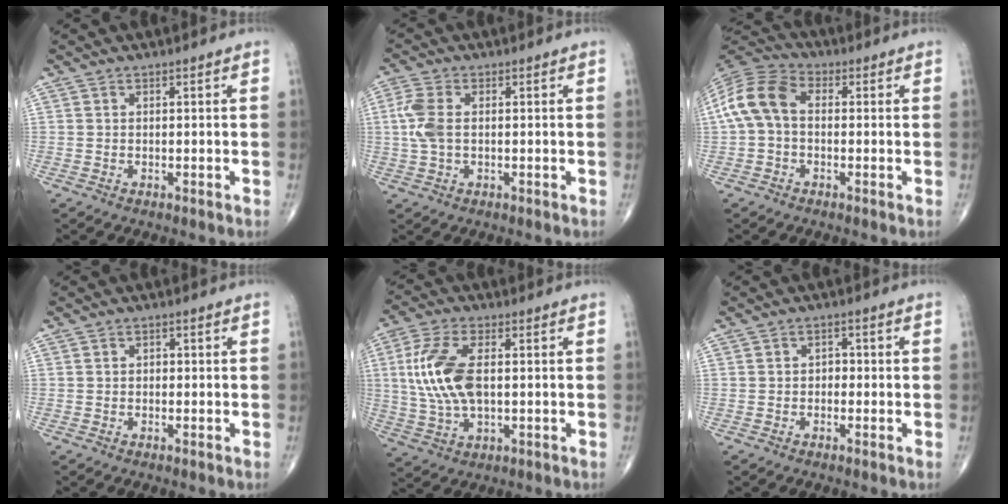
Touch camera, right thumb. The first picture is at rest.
{"total": 5.7, "force": [0.3, 3.3, 4.7], "torque": [-0.124, 0.009, 0.003]}
{"total": 10.4, "force": [0.3, 7.0, 7.7], "torque": [-0.155, 0.030, -0.008]}
{"total": 1.0, "force": [0.0, 0.9, 0.6], "torque": [-0.003, 0.003, -0.003]}
{"total": 12.7, "force": [1.2, 6.4, 10.9], "torque": [-0.238, 0.004, 0.027]}
{"total": 2.0, "force": [-0.3, 1.6, 1.2], "torque": [-0.002, 0.008, -0.011]}